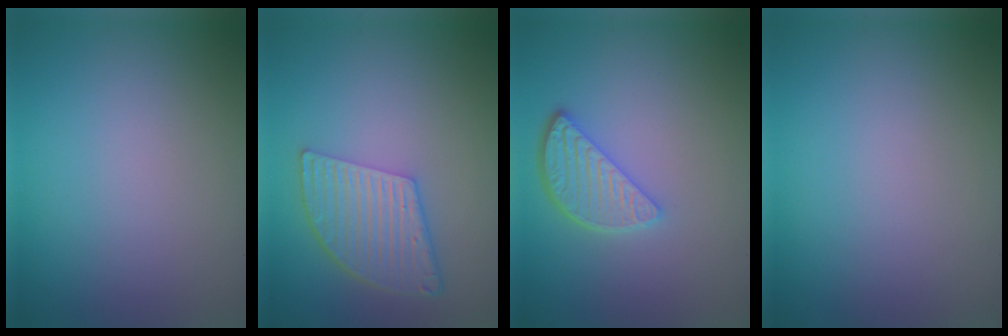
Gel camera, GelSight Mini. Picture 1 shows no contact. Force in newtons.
{"total": 5.7, "press": 4.3, "slide": 3.7}
{"total": 3.5, "press": 2.9, "slide": 2.0}
{"total": 0.0}